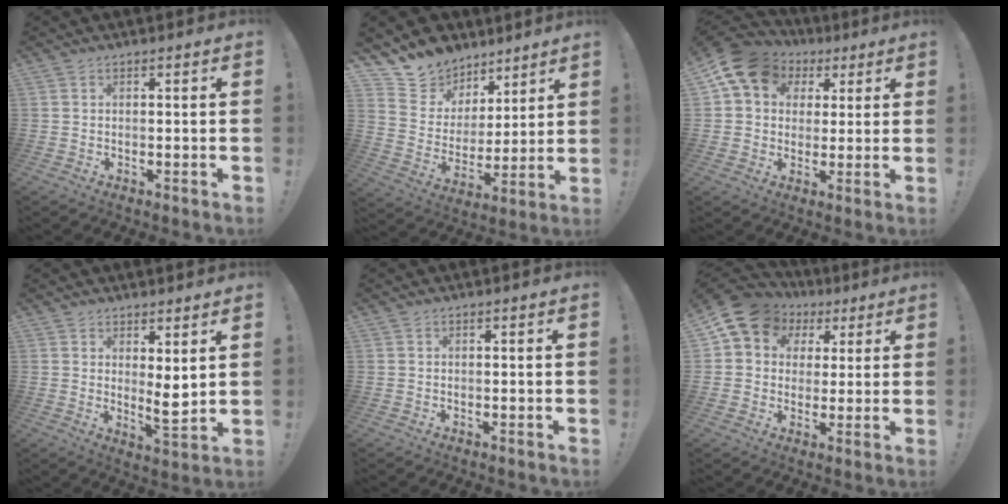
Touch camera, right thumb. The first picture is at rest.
{"total": 9.7, "force": [6.8, 6.9, 0.3], "torque": [-0.011, -0.068, 0.137]}
{"total": 12.1, "force": [5.4, 9.3, 5.5], "torque": [-0.080, -0.024, 0.105]}
{"total": 5.5, "force": [2.4, 1.7, 4.6], "torque": [-0.052, -0.032, 0.042]}
{"total": 0.0}
{"total": 10.4, "force": [4.9, 8.4, 3.8], "torque": [-0.053, -0.024, 0.095]}